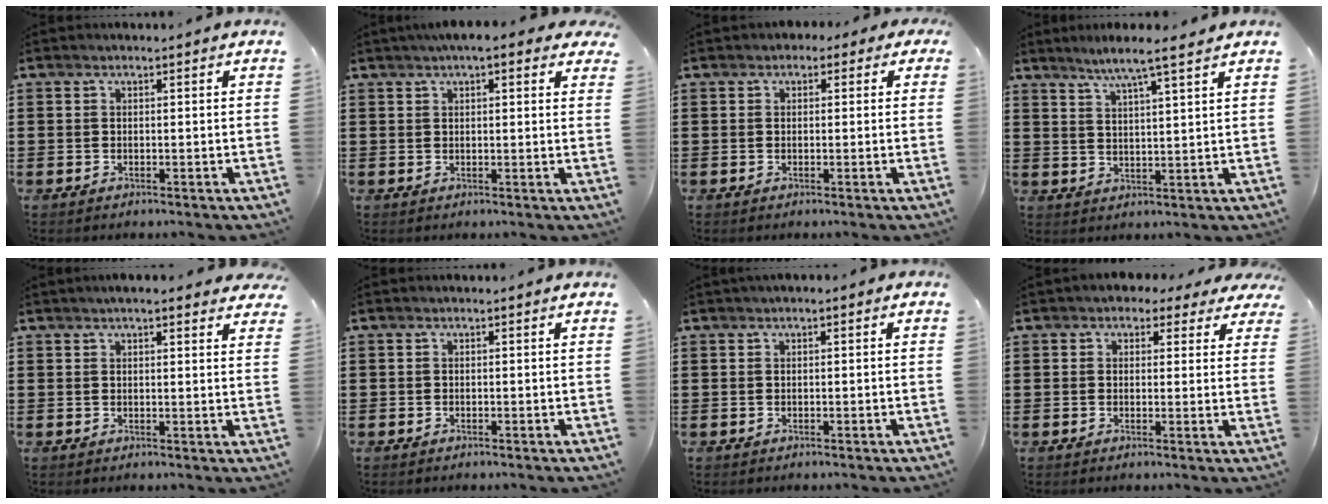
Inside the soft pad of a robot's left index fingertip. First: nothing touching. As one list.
[{"total": 3.2, "force": [2.2, 0.7, 2.2], "torque": [-0.049, 0.004, 0.039]}, {"total": 1.3, "force": [-0.1, 1.1, 0.6], "torque": [-0.016, 0.008, -0.004]}, {"total": 5.5, "force": [4.5, -0.4, 3.2], "torque": [-0.076, -0.011, 0.077]}, {"total": 3.2, "force": [2.8, 0.3, 1.7], "torque": [-0.039, 0.003, 0.050]}, {"total": 0.0}, {"total": 0.5, "force": [0.1, 0.2, 0.5], "torque": [-0.009, 0.001, 0.002]}, {"total": 2.6, "force": [1.7, 1.6, 1.0], "torque": [-0.021, 0.005, 0.029]}]